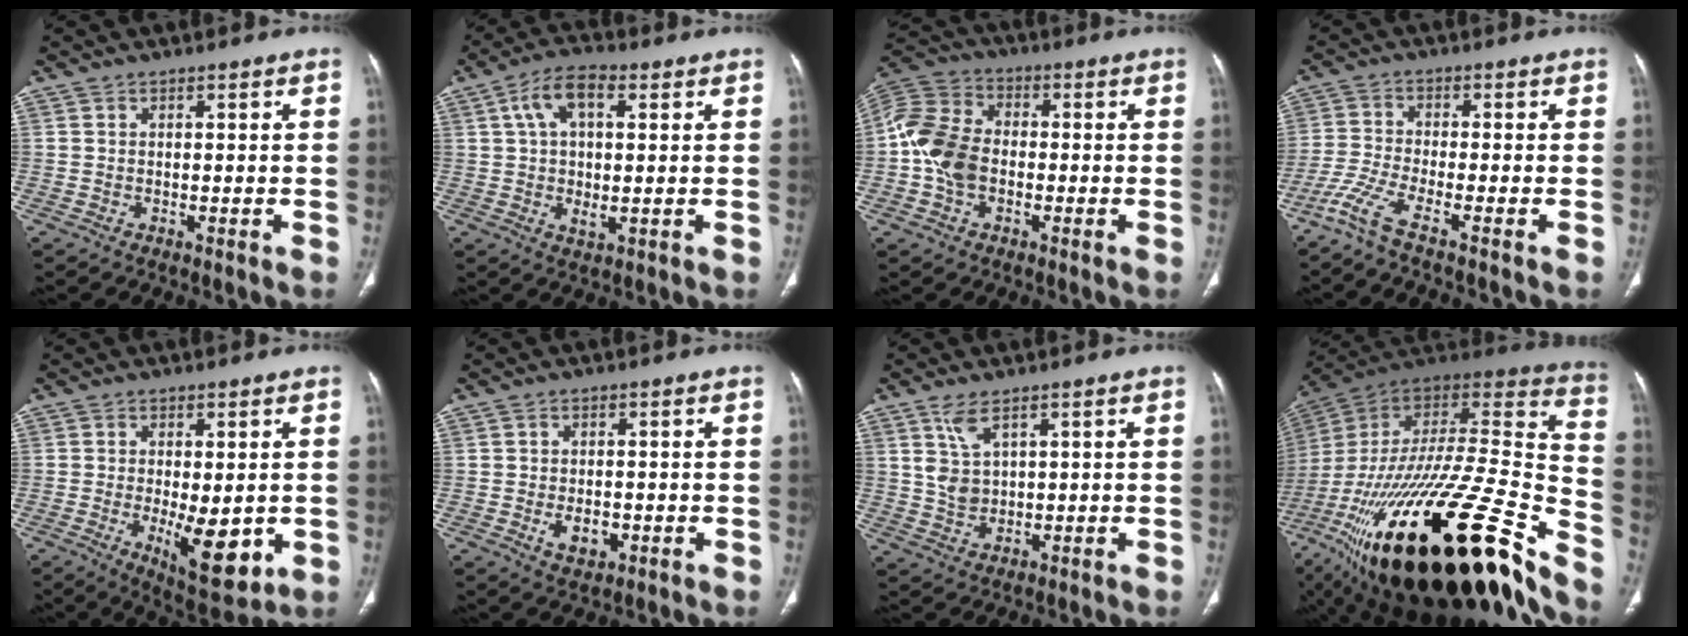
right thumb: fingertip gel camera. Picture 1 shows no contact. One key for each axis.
{"total": 10.1, "fx": 2.8, "fy": 4.4, "fz": 8.6, "tx": -0.154, "ty": 0.010, "tz": 0.045}
{"total": 11.7, "fx": -1.8, "fy": 8.4, "fz": 8.0, "tx": -0.157, "ty": 0.028, "tz": -0.044}
{"total": 5.4, "fx": -4.0, "fy": -0.4, "fz": 3.6, "tx": -0.102, "ty": 0.001, "tz": -0.096}
{"total": 11.2, "fx": -2.2, "fy": 4.7, "fz": 9.9, "tx": -0.132, "ty": -0.022, "tz": -0.021}
{"total": 4.6, "fx": -1.2, "fy": 3.0, "fz": 3.3, "tx": -0.046, "ty": 0.000, "tz": -0.012}
{"total": 4.8, "fx": 2.6, "fy": 2.4, "fz": 3.2, "tx": -0.063, "ty": -0.013, "tz": 0.061}
{"total": 50.1, "fx": -28.1, "fy": 15.3, "fz": 38.5, "tx": -0.609, "ty": -0.002, "tz": -0.446}